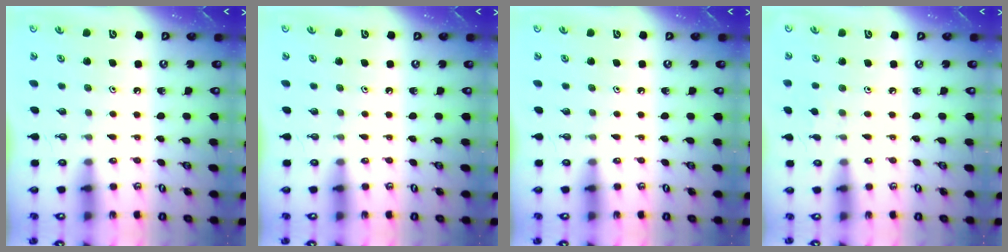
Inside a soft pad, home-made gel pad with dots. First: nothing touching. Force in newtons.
{"total": 0.0}
{"total": 0.0}
{"total": 2.4, "press": 2.3, "slide": 0.5}